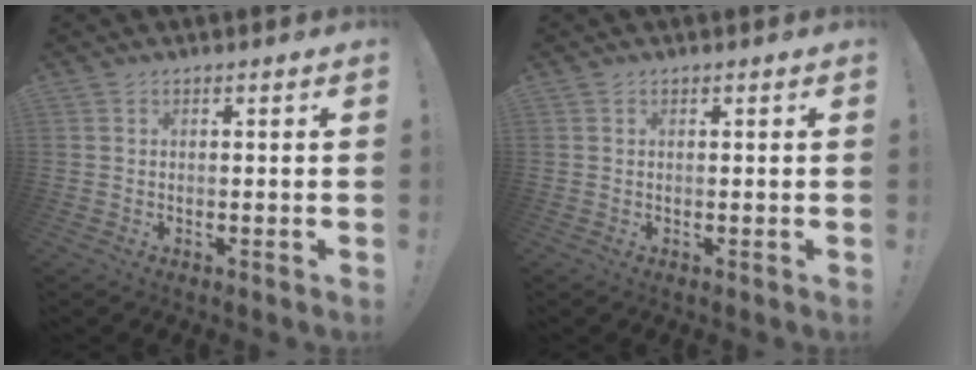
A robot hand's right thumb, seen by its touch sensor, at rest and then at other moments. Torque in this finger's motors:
{"motor_torque": [-0.10, -0.06, 0.04, -0.01, 0.06]}